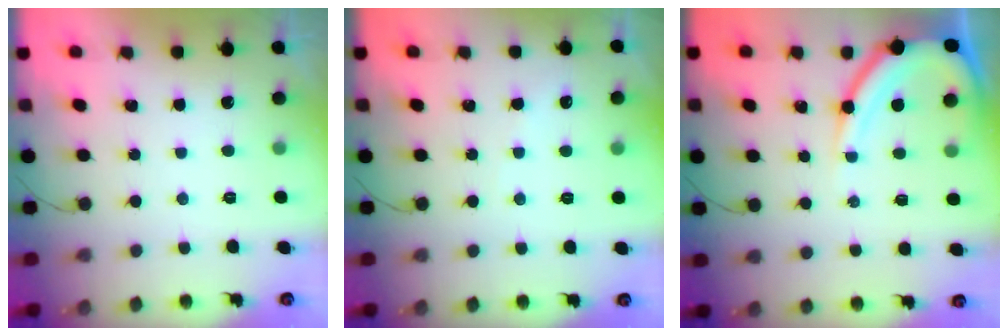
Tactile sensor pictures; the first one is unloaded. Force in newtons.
{"total": 2.0, "press": 2.0, "slide": 0.3}
{"total": 10.5, "press": 10.4, "slide": 1.1}